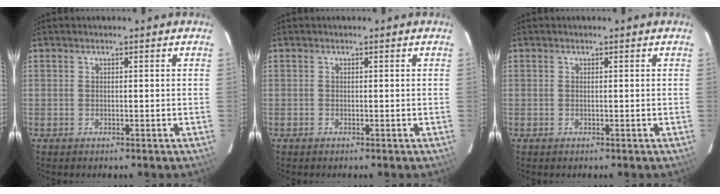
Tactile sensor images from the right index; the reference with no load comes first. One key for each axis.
{"total": 0.0}
{"total": 0.0}